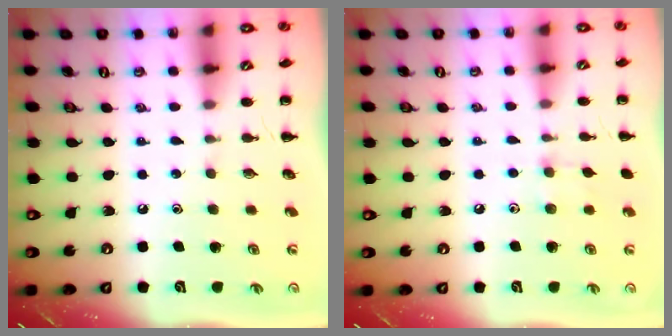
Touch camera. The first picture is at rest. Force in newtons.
{"total": 5.8, "press": 5.5, "slide": 1.9}